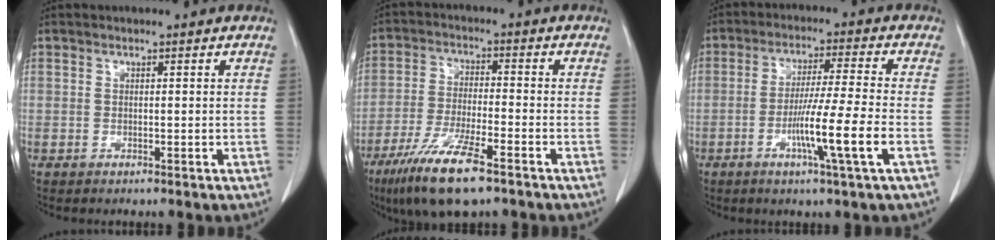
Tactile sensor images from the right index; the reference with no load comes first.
{"total": 11.4, "force": [-7.3, 1.7, 8.5], "torque": [-0.168, -0.025, -0.130]}
{"total": 10.0, "force": [-3.4, -1.4, 9.3], "torque": [-0.168, -0.015, -0.063]}